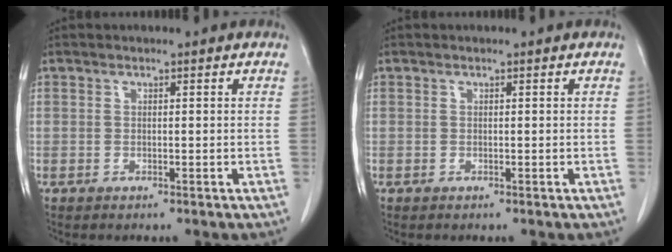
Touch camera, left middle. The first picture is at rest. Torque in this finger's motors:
{"motor_torque": [-0.01, 0.01, 0.00, 0.00]}